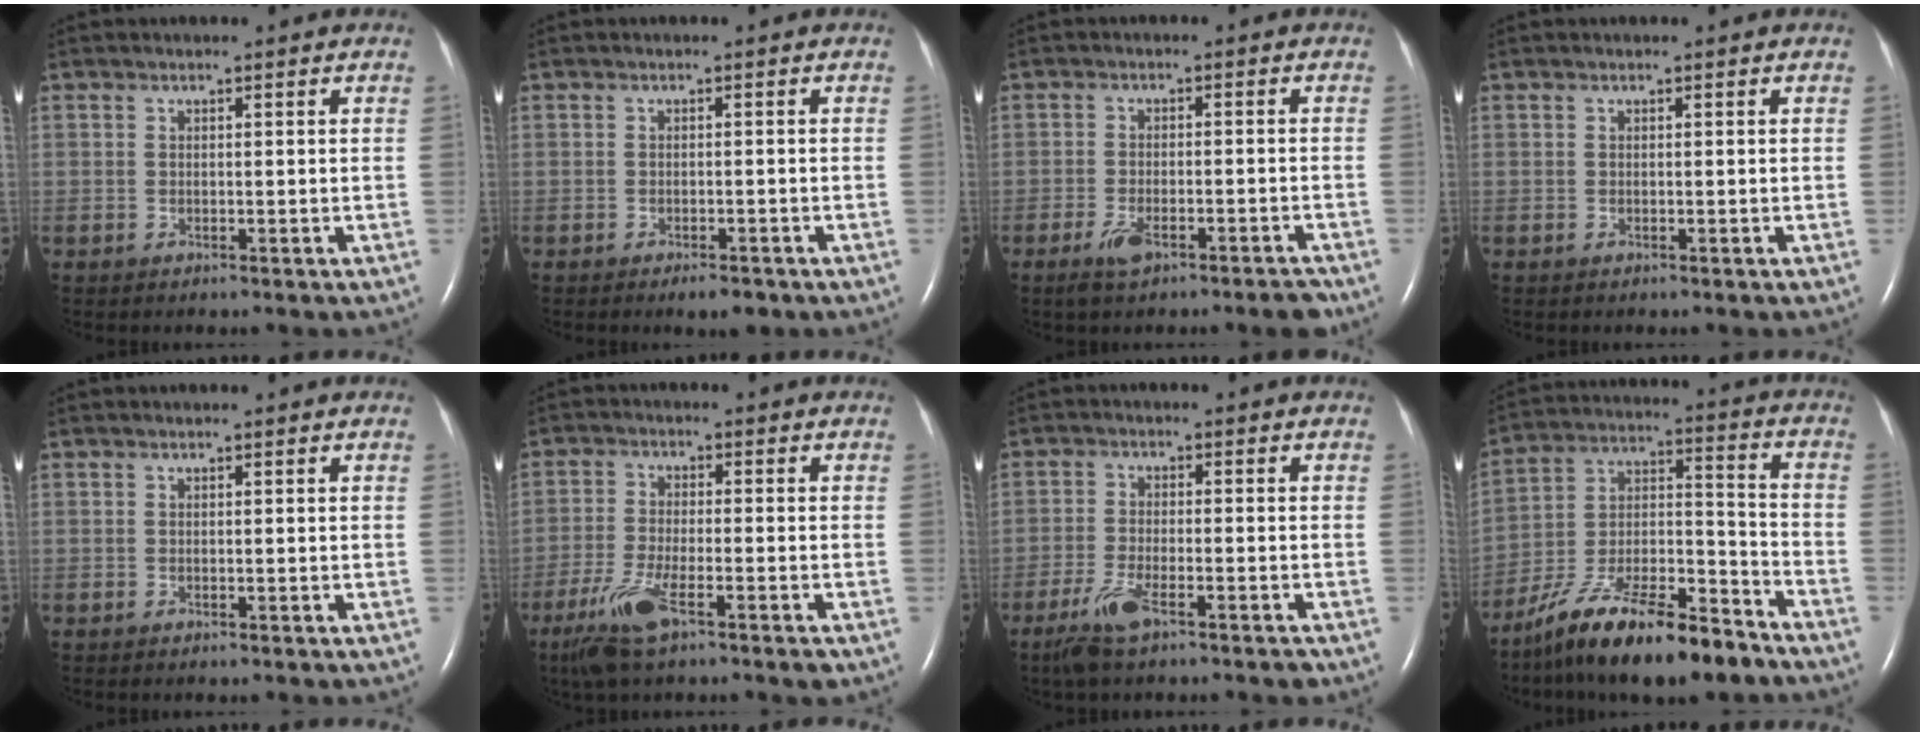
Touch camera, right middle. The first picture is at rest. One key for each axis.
{"total": 2.5, "fx": -1.7, "fy": 0.8, "fz": 1.6, "tx": -0.024, "ty": -0.002, "tz": -0.019}
{"total": 5.7, "fx": -4.0, "fy": 1.3, "fz": 3.8, "tx": -0.066, "ty": -0.003, "tz": -0.062}
{"total": 0.0}
{"total": 0.0}
{"total": 8.2, "fx": -5.0, "fy": 1.1, "fz": 6.4, "tx": -0.137, "ty": -0.020, "tz": -0.092}
{"total": 6.3, "fx": -4.4, "fy": 1.1, "fz": 4.4, "tx": -0.095, "ty": -0.013, "tz": -0.078}
{"total": 19.6, "fx": -15.1, "fy": 3.9, "fz": 11.9, "tx": -0.204, "ty": 0.000, "tz": -0.263}